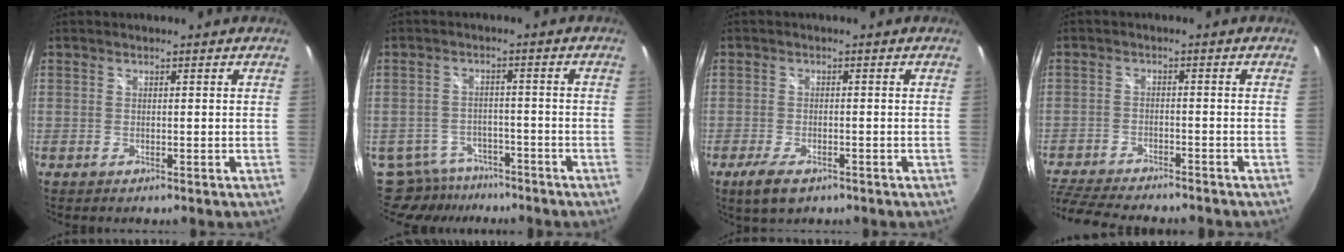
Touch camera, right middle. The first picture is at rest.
{"total": 8.2, "force": [-6.9, 4.3, 1.6], "torque": [-0.045, 0.001, -0.102]}
{"total": 5.1, "force": [-3.2, 2.1, 3.3], "torque": [-0.081, -0.016, -0.057]}
{"total": 13.9, "force": [-12.1, 3.0, 6.0], "torque": [-0.144, -0.026, -0.199]}